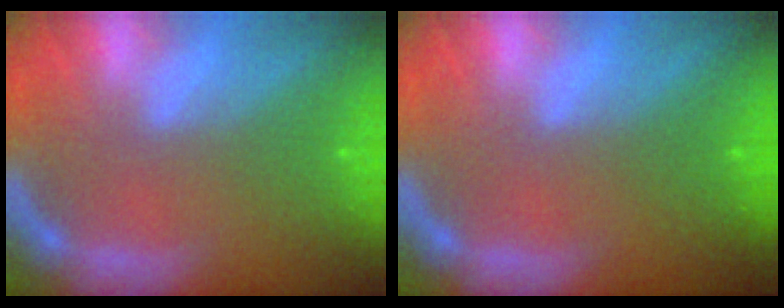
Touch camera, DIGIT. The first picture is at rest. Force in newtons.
{"total": 0.0}